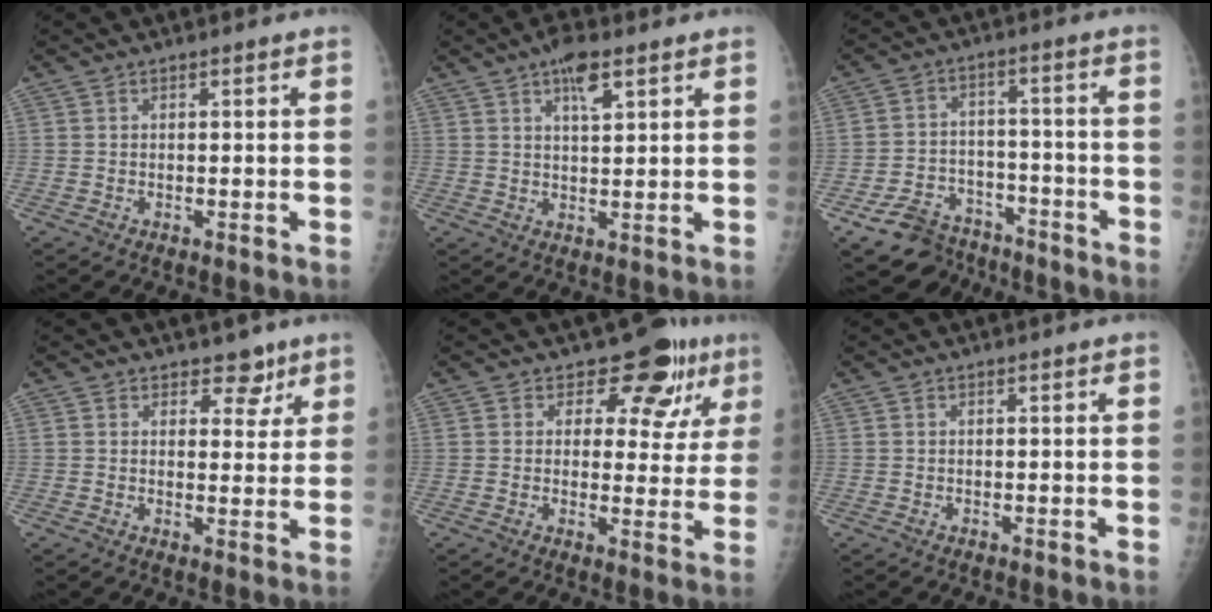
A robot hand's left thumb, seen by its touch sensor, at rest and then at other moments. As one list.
[{"total": 5.8, "force": [3.2, 2.1, 4.3], "torque": [-0.063, -0.008, 0.050]}, {"total": 13.1, "force": [-9.7, 8.2, 3.1], "torque": [-0.032, 0.079, -0.148]}, {"total": 4.4, "force": [3.2, 2.7, 1.5], "torque": [0.015, -0.018, 0.043]}, {"total": 9.3, "force": [5.7, 5.8, 4.5], "torque": [-0.012, -0.026, 0.061]}, {"total": 0.0}]